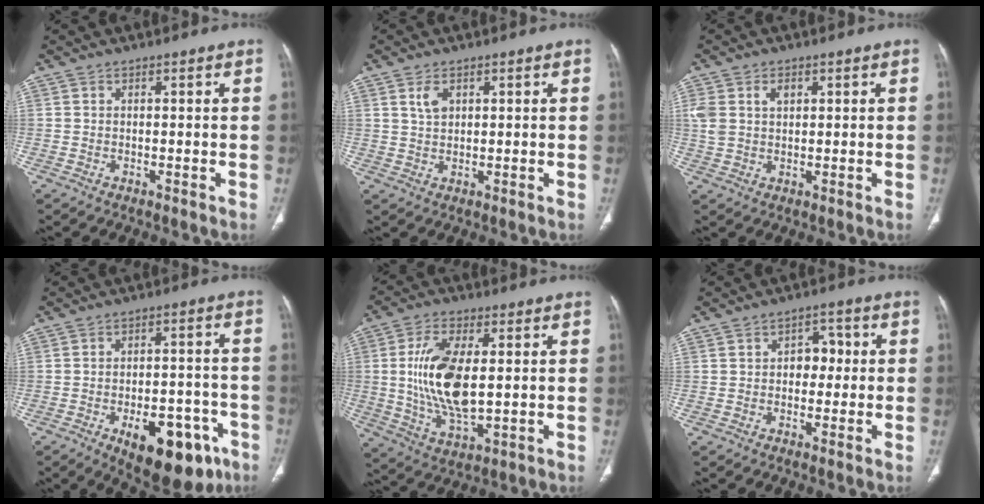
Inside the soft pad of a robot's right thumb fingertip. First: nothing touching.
{"total": 3.1, "force": [1.4, 1.9, 2.0], "torque": [-0.035, -0.005, 0.031]}
{"total": 5.6, "force": [1.9, 3.8, 3.8], "torque": [-0.079, 0.009, 0.044]}
{"total": 16.4, "force": [-7.9, 8.1, 11.8], "torque": [-0.122, 0.035, -0.097]}
{"total": 14.8, "force": [1.1, 7.0, 13.0], "torque": [-0.254, -0.014, 0.028]}
{"total": 4.6, "force": [0.2, 3.4, 3.2], "torque": [-0.018, 0.014, -0.003]}